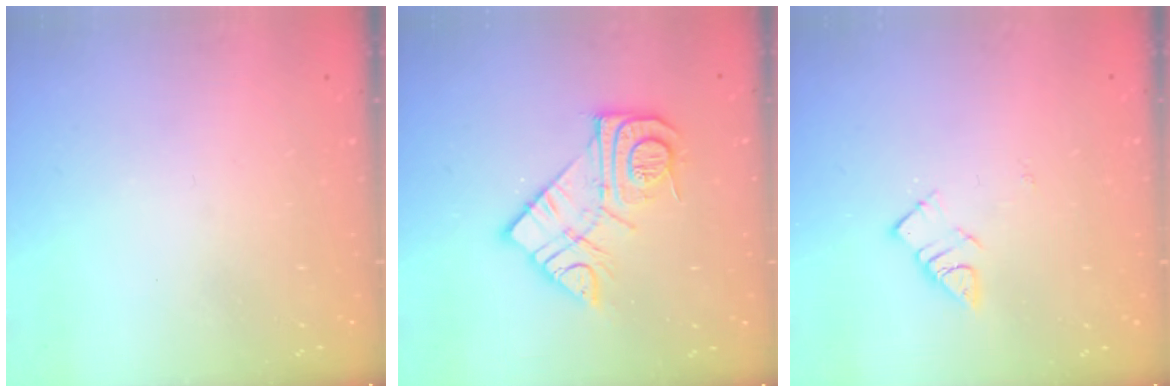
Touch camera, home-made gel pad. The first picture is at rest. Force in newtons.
{"total": 13.4, "press": 13.4, "slide": 1.1}
{"total": 5.0, "press": 5.0, "slide": 0.2}